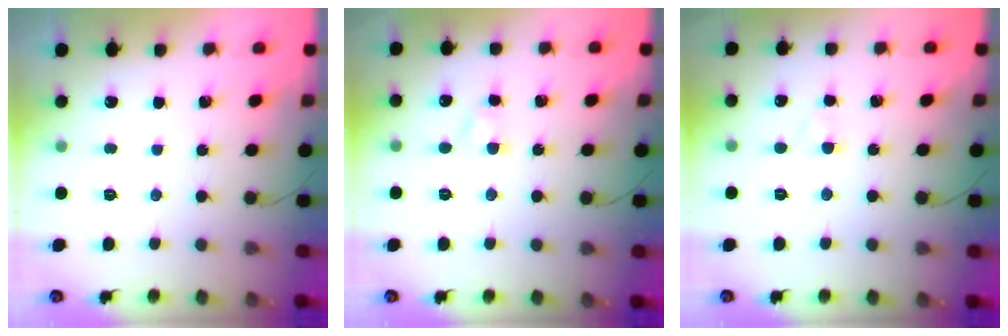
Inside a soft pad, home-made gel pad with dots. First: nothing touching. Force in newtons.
{"total": 2.6, "press": 2.3, "slide": 1.2}
{"total": 1.8, "press": 1.6, "slide": 0.9}